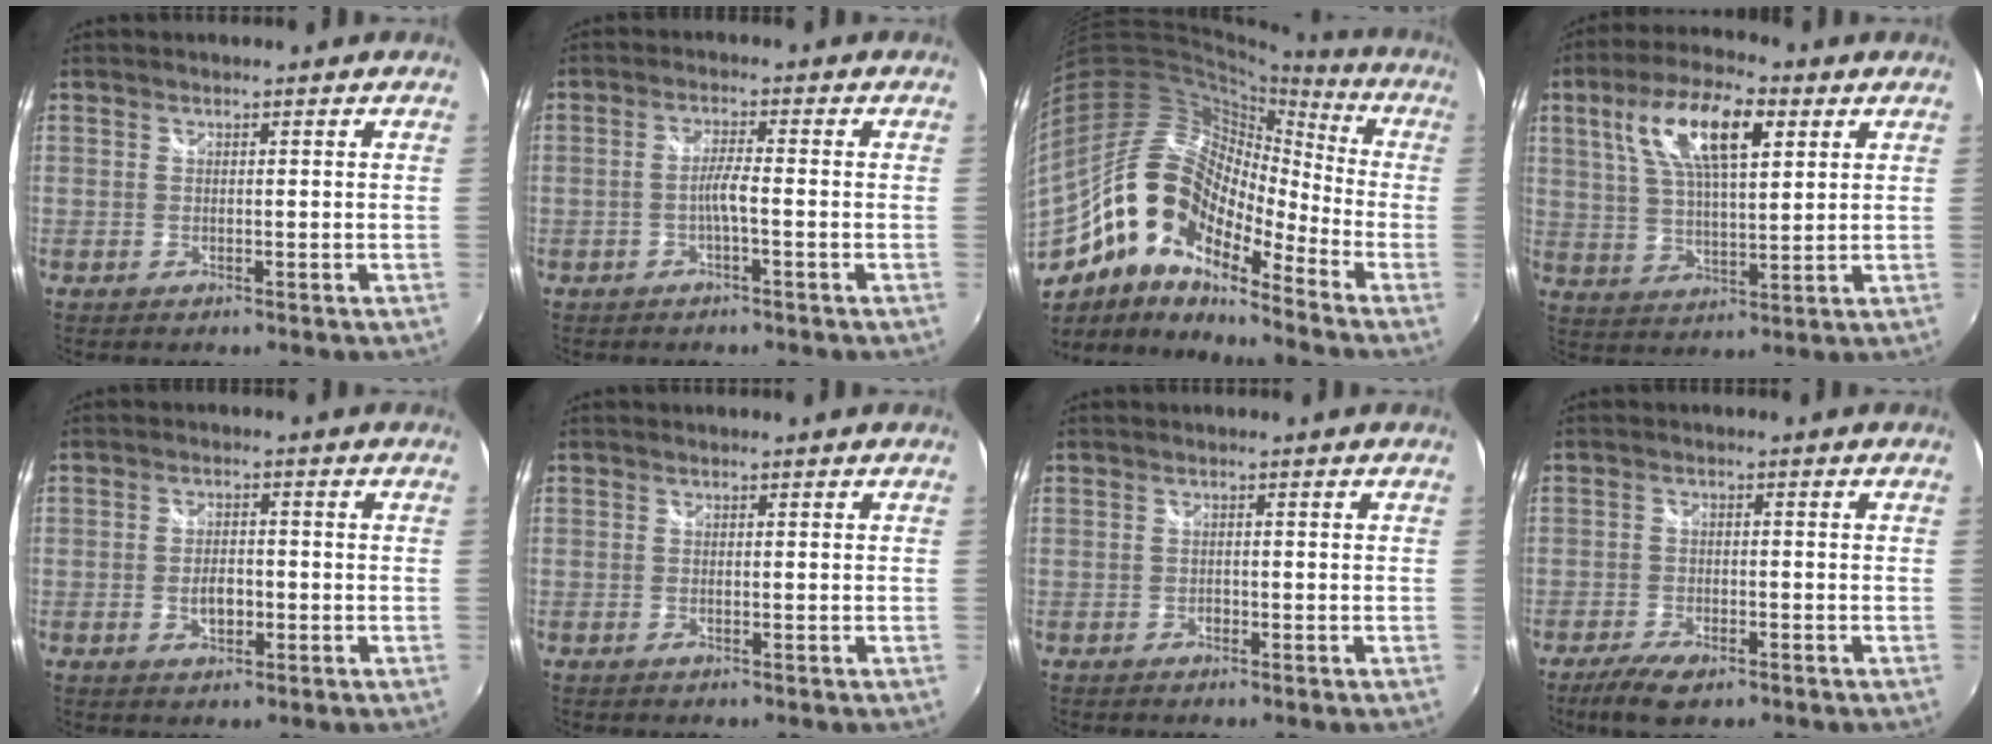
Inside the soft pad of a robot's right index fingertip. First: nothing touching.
{"total": 2.8, "force": [-1.2, -0.2, 2.5], "torque": [-0.050, 0.004, -0.022]}
{"total": 18.7, "force": [-10.6, 8.5, 12.9], "torque": [-0.228, -0.008, -0.215]}
{"total": 13.9, "force": [5.6, 5.0, 11.6], "torque": [-0.217, 0.023, 0.102]}
{"total": 4.0, "force": [-1.1, 2.3, 3.1], "torque": [-0.057, 0.000, -0.017]}
{"total": 0.0}
{"total": 0.8, "force": [-0.5, 0.6, 0.1], "torque": [-0.003, -0.002, -0.007]}
{"total": 7.0, "force": [-4.9, 2.5, 4.3], "torque": [-0.105, -0.016, -0.086]}